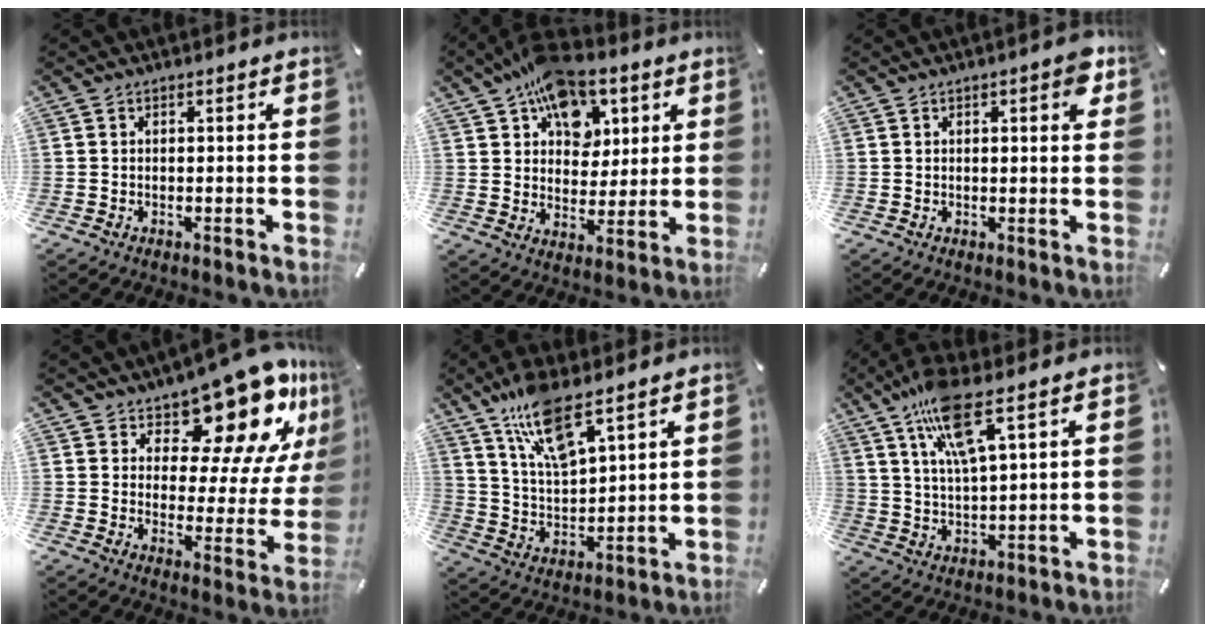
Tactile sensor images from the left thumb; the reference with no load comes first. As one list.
[{"total": 13.5, "force": [7.4, 9.4, 6.2], "torque": [-0.100, -0.039, 0.137]}, {"total": 3.6, "force": [1.4, 1.2, 3.1], "torque": [-0.040, -0.004, 0.017]}, {"total": 17.0, "force": [12.6, 7.9, 8.3], "torque": [-0.102, -0.114, 0.212]}, {"total": 12.8, "force": [9.4, 3.8, 7.9], "torque": [-0.168, -0.034, 0.172]}, {"total": 12.8, "force": [7.6, 3.1, 9.8], "torque": [-0.196, -0.011, 0.134]}]